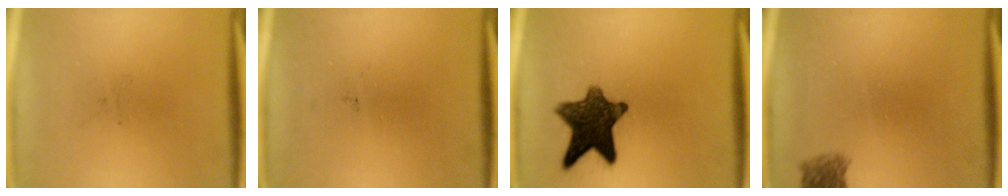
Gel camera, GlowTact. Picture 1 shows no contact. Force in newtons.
{"total": 0.0}
{"total": 11.5}
{"total": 2.6}